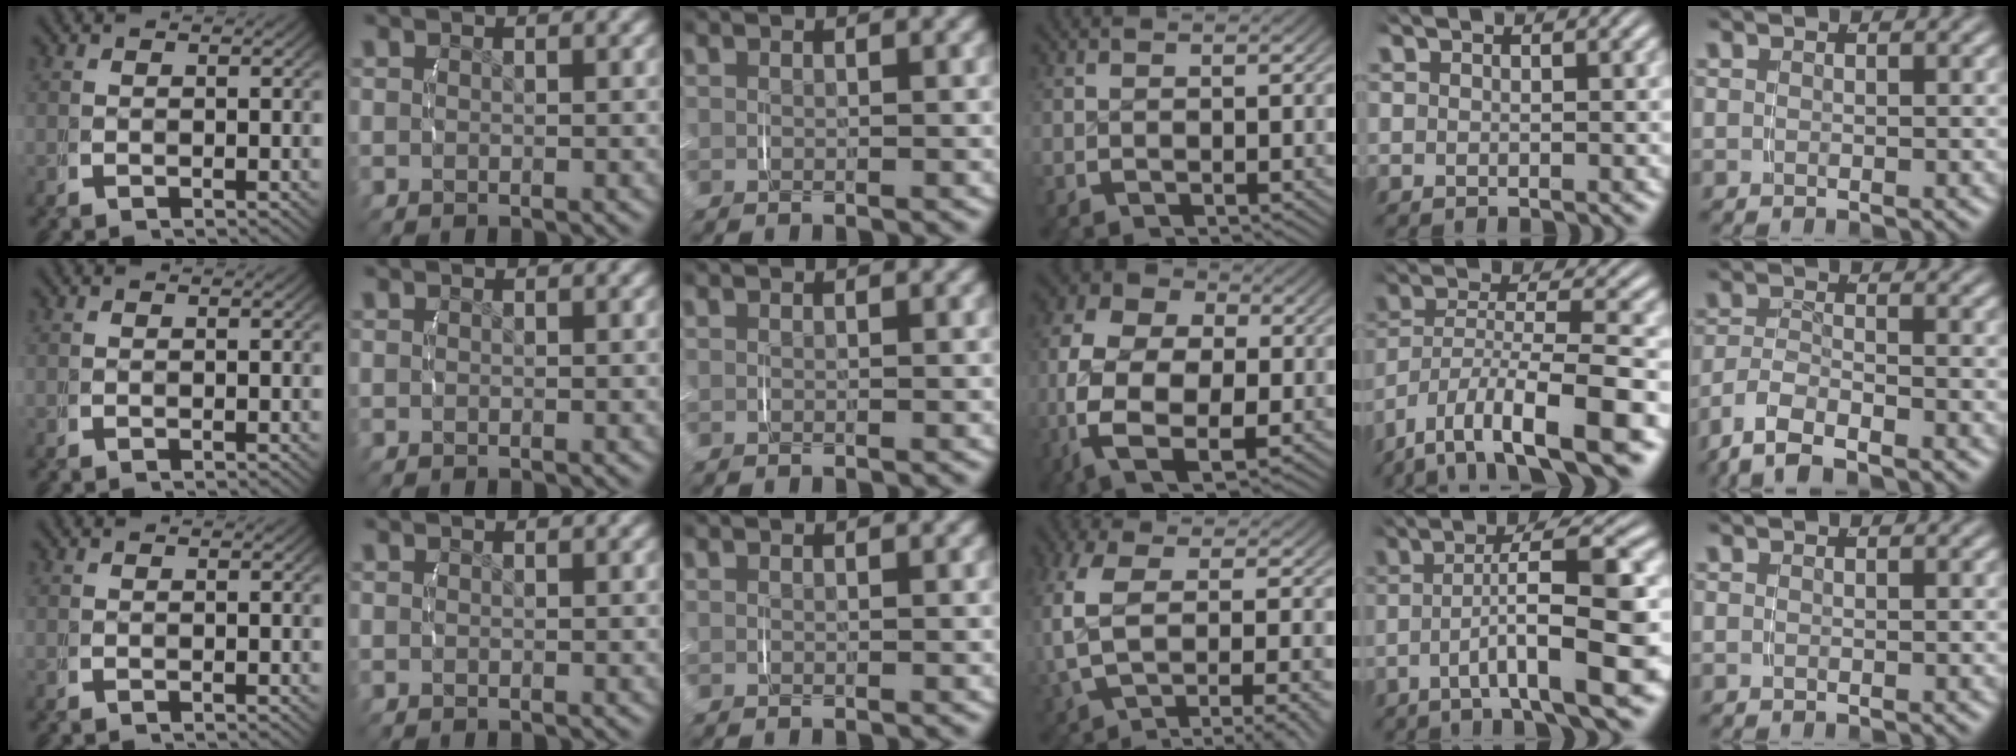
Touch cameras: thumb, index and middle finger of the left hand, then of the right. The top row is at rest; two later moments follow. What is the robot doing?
{"motion": "lift_and_place", "object": "backpack"}